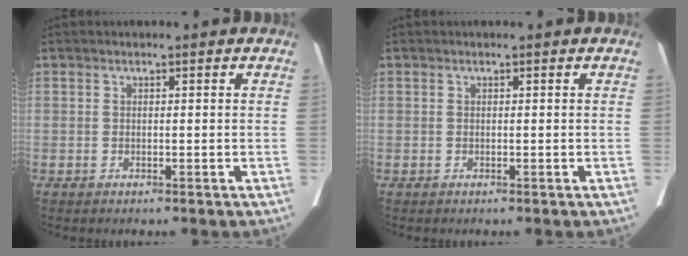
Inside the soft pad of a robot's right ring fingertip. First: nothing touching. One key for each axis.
{"total": 0.0}